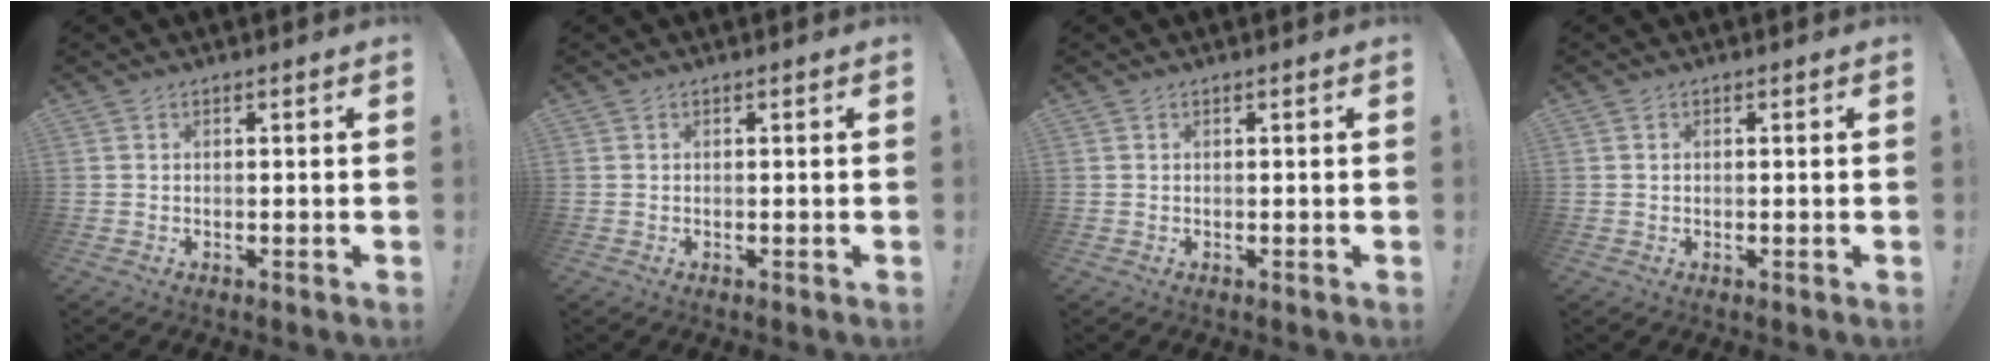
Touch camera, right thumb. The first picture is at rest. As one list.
[{"total": 0.0}, {"total": 0.0}, {"total": 0.5, "force": [0.3, 0.3, 0.3], "torque": [0.000, -0.003, 0.005]}]